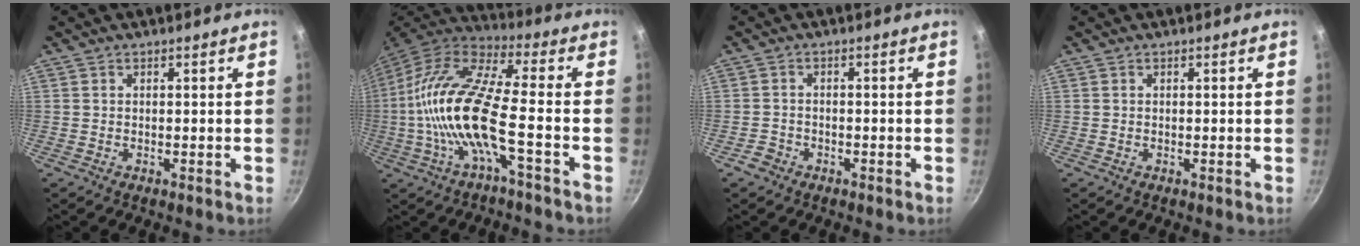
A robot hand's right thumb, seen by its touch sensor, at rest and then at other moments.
{"total": 18.2, "force": [-3.8, 5.0, 17.1], "torque": [-0.337, 0.038, -0.090]}
{"total": 2.3, "force": [-1.5, 1.6, 0.5], "torque": [-0.007, 0.020, -0.026]}
{"total": 0.0}